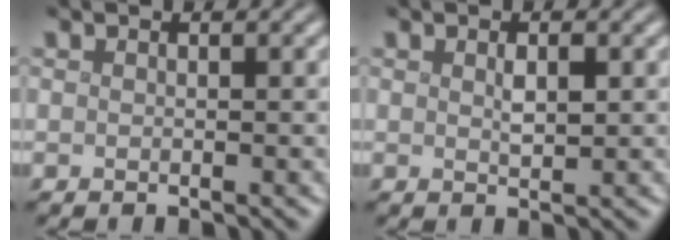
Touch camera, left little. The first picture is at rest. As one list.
[{"total": 1.5, "force": [0.4, 0.6, 1.3], "torque": [-0.027, -0.002, 0.010]}]